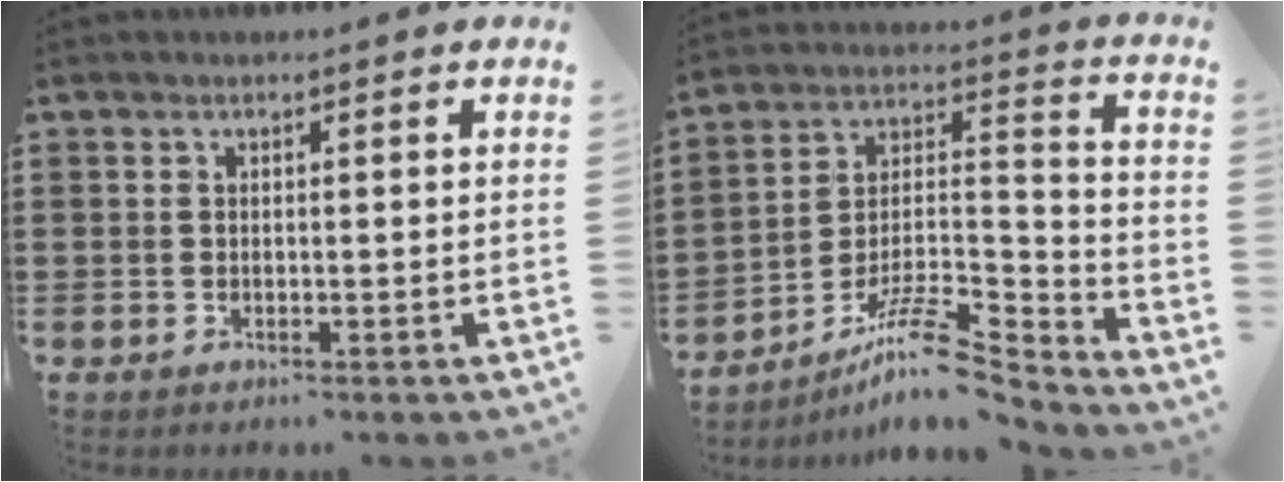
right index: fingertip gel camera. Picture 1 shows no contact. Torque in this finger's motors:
{"motor_torque": [-0.16, -0.17, -0.35, -0.08]}